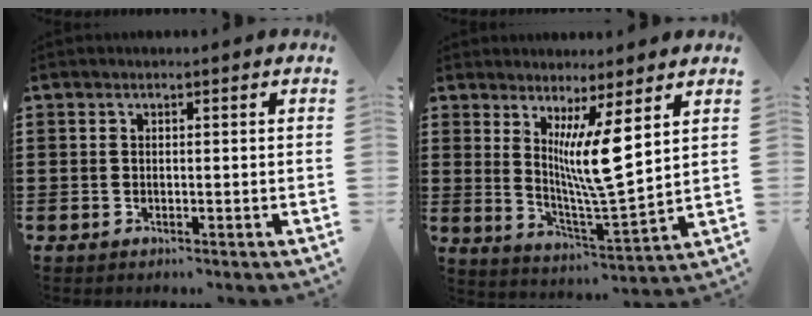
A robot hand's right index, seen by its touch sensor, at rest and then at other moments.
{"total": 8.9, "force": [3.9, 0.0, 7.9], "torque": [-0.143, -0.028, 0.063]}